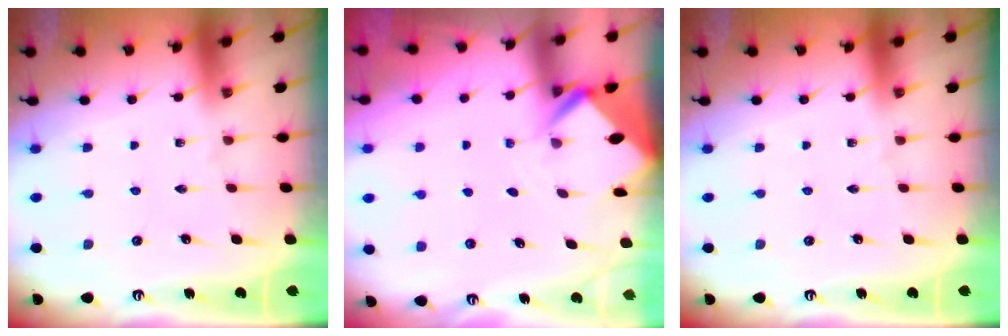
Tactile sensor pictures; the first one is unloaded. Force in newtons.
{"total": 3.1, "press": 3.1, "slide": 0.1}
{"total": 0.0}